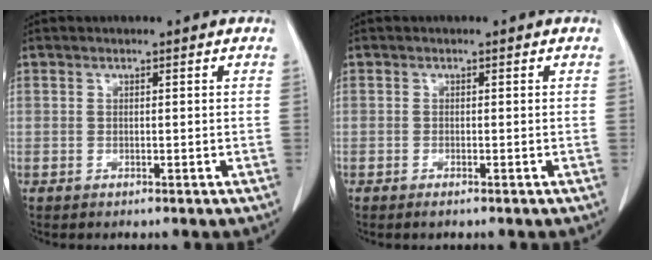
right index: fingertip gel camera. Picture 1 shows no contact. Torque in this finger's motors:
{"motor_torque": [0.08, -0.03, 0.00, 0.01]}